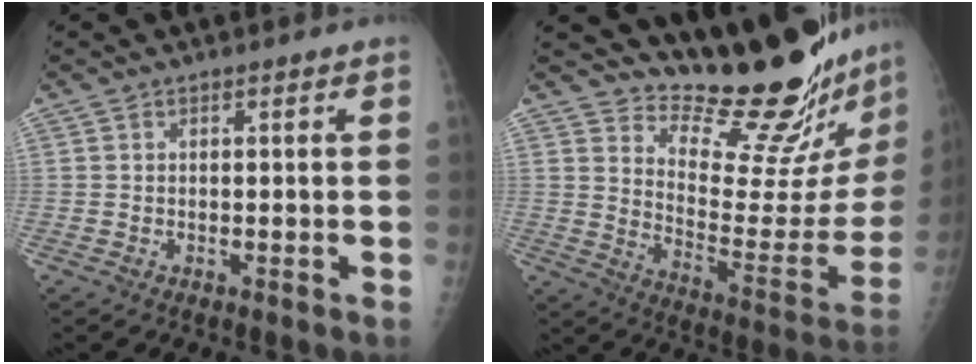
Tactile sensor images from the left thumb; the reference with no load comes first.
{"total": 22.6, "force": [20.6, 2.9, 8.9], "torque": [-0.095, -0.206, 0.286]}